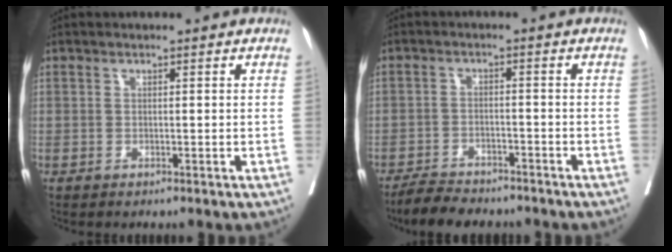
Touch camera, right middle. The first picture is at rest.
{"total": 6.5, "force": [-5.8, 1.9, 2.1], "torque": [-0.035, -0.013, -0.098]}